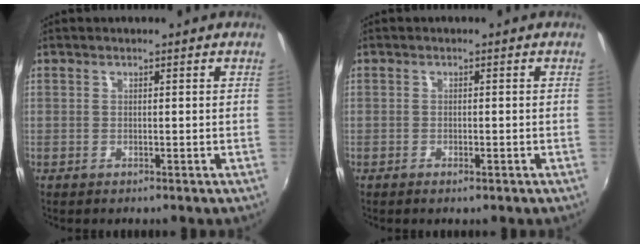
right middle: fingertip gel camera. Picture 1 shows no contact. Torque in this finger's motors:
{"motor_torque": [0.25, -0.04, 0.03, 0.00]}